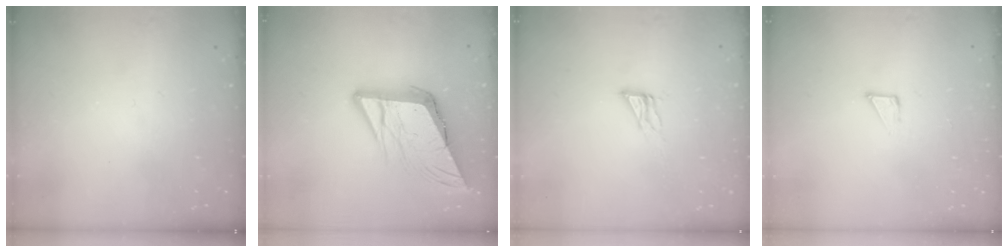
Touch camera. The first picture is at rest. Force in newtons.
{"total": 12.9, "press": 12.7, "slide": 2.0}
{"total": 6.9, "press": 6.8, "slide": 0.5}
{"total": 2.3, "press": 2.3, "slide": 0.1}